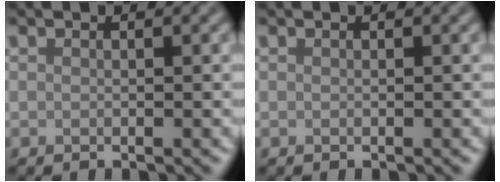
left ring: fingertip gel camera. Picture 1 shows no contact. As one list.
[{"total": 0.0}]